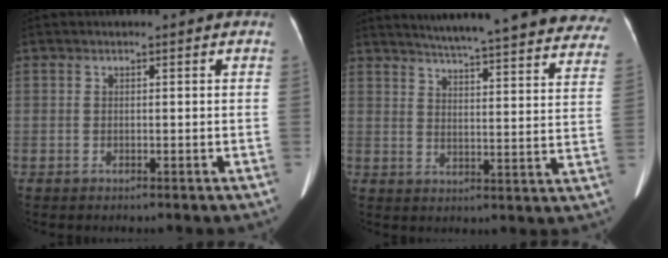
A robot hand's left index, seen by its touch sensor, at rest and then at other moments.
{"total": 31.1, "force": [28.2, 3.3, 12.6], "torque": [-0.183, -0.073, 0.331]}